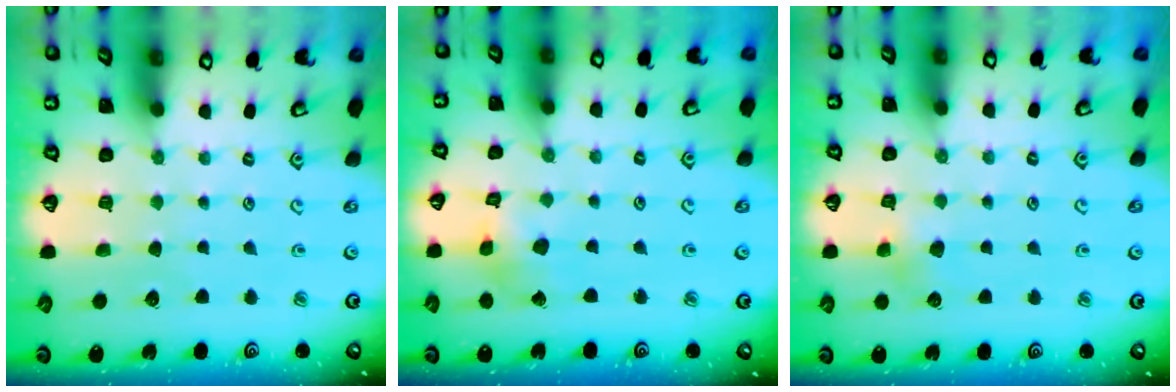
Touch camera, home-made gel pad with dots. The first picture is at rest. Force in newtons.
{"total": 4.3, "press": 4.3, "slide": 0.6}
{"total": 3.3, "press": 3.2, "slide": 0.9}